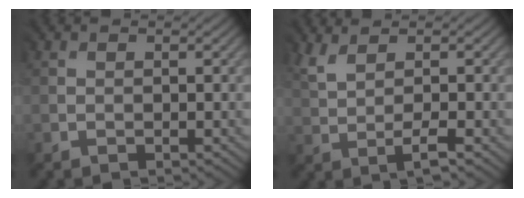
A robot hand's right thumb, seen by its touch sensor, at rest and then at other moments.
{"total": 3.1, "force": [1.4, 0.4, 2.8], "torque": [-0.066, 0.001, 0.028]}